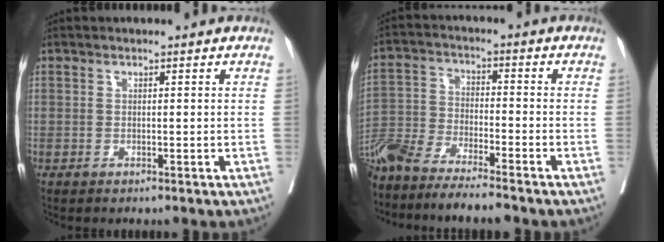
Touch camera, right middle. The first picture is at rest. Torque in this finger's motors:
{"motor_torque": [0.66, -0.64, 0.38, 0.21]}